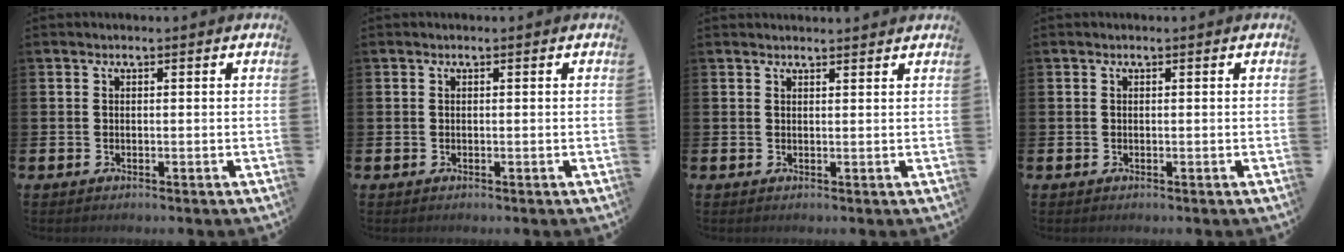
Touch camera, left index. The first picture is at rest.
{"total": 0.0}
{"total": 1.4, "force": [1.4, 0.0, 0.0], "torque": [0.012, -0.010, 0.023]}
{"total": 0.0}